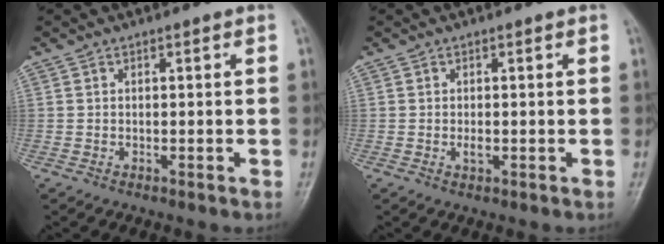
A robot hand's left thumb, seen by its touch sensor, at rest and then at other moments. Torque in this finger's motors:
{"motor_torque": [0.13, 0.28, 0.41, 0.01, 0.00]}